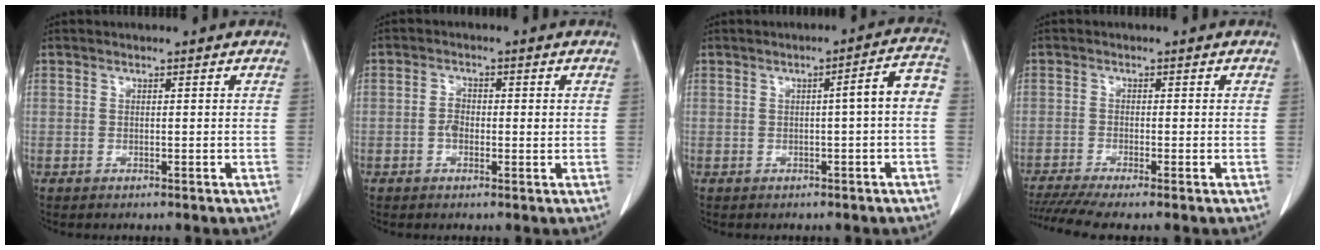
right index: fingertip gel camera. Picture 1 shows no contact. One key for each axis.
{"total": 2.4, "fx": -0.3, "fy": 1.4, "fz": 1.8, "tx": -0.033, "ty": 0.004, "tz": -0.007}
{"total": 4.7, "fx": -0.3, "fy": 0.2, "fz": 4.7, "tx": -0.058, "ty": 0.017, "tz": -0.007}
{"total": 6.0, "fx": -4.8, "fy": -0.3, "fz": 3.7, "tx": -0.064, "ty": -0.010, "tz": -0.082}